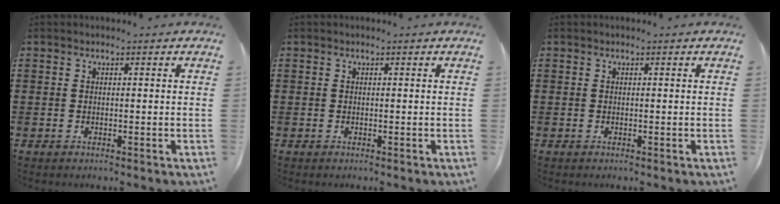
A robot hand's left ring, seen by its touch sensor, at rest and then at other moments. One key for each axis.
{"total": 0.0}
{"total": 0.0}